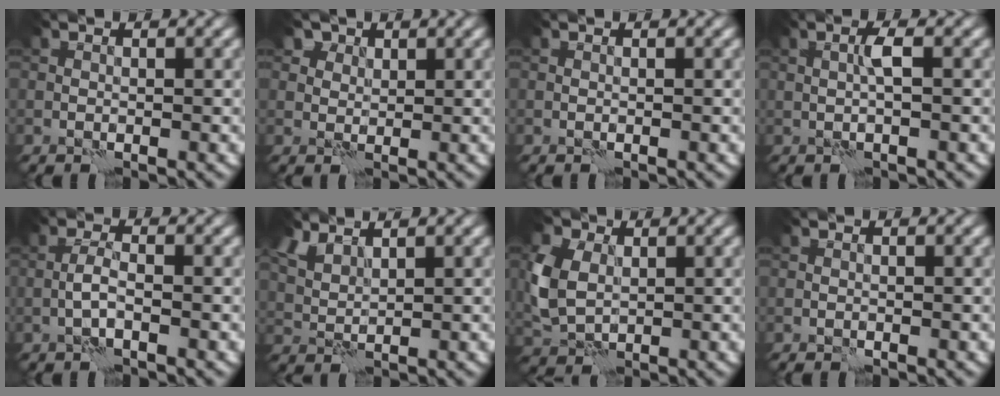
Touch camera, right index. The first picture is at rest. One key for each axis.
{"total": 3.9, "fx": 2.7, "fy": 2.5, "fz": 1.2, "tx": -0.026, "ty": 0.005, "tz": 0.040}
{"total": 0.0}
{"total": 1.2, "fx": 0.2, "fy": -0.2, "fz": 1.1, "tx": -0.023, "ty": 0.004, "tz": 0.004}
{"total": 1.4, "fx": -0.5, "fy": 0.1, "fz": 1.2, "tx": -0.028, "ty": 0.006, "tz": -0.015}
{"total": 2.4, "fx": 2.2, "fy": 0.6, "fz": 0.7, "tx": -0.025, "ty": 0.002, "tz": 0.051}
{"total": 6.2, "fx": 1.0, "fy": 4.6, "fz": 4.0, "tx": -0.118, "ty": 0.003, "tz": 0.019}
{"total": 0.0}